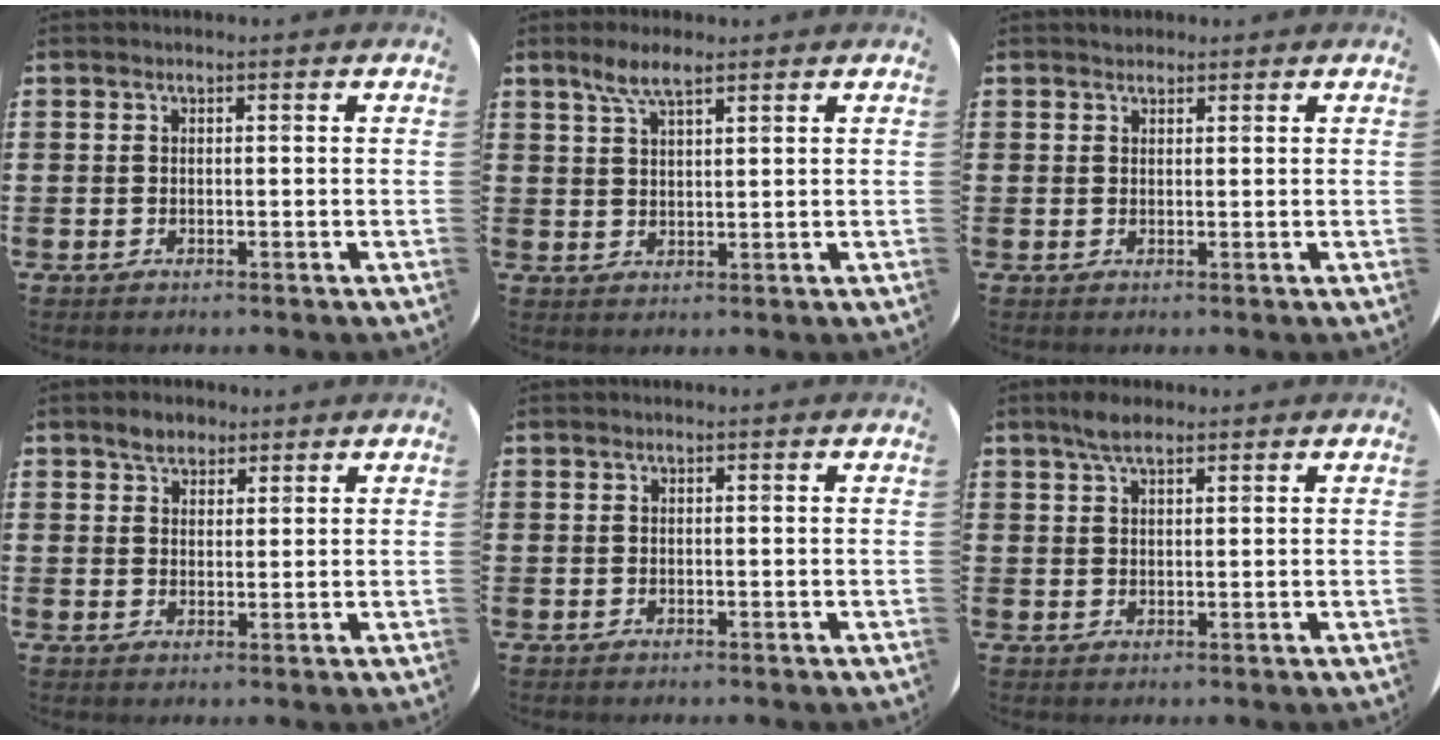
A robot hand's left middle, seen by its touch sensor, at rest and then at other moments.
{"total": 4.5, "force": [3.2, 1.2, 3.0], "torque": [-0.064, 0.007, 0.056]}
{"total": 1.1, "force": [1.0, 0.4, 0.0], "torque": [0.008, 0.001, 0.017]}
{"total": 2.8, "force": [2.3, 1.4, 0.5], "torque": [-0.004, 0.002, 0.044]}
{"total": 0.0}
{"total": 3.1, "force": [2.4, 1.0, 1.8], "torque": [-0.030, 0.003, 0.041]}